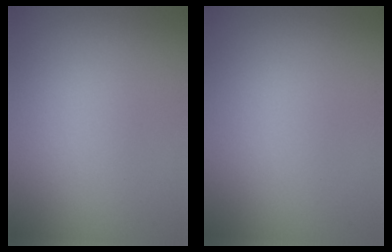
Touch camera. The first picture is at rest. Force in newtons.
{"total": 0.0}